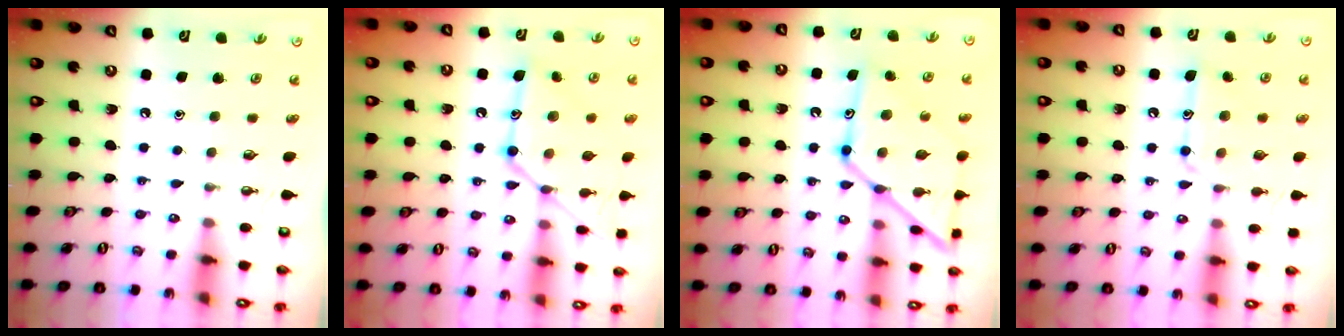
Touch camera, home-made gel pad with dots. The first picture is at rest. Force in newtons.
{"total": 16.6, "press": 16.6, "slide": 1.1}
{"total": 17.0, "press": 16.9, "slide": 1.4}
{"total": 11.6, "press": 11.6, "slide": 0.5}